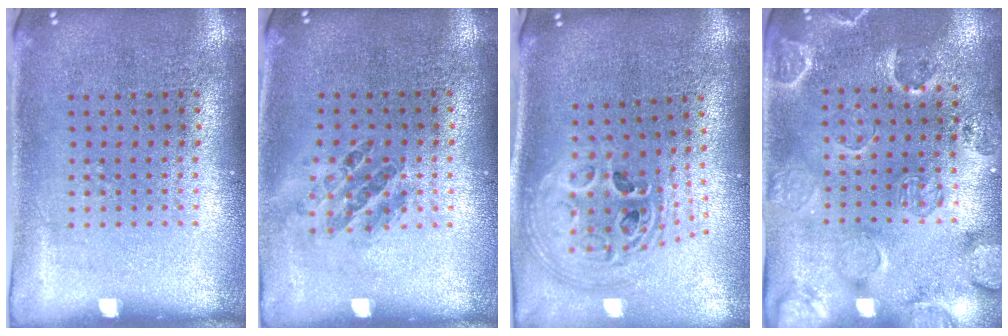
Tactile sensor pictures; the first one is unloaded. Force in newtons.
{"total": 1.0, "press": 0.8, "slide": 0.5}
{"total": 2.6, "press": 1.9, "slide": 1.8}
{"total": 2.4, "press": 2.1, "slide": 1.3}